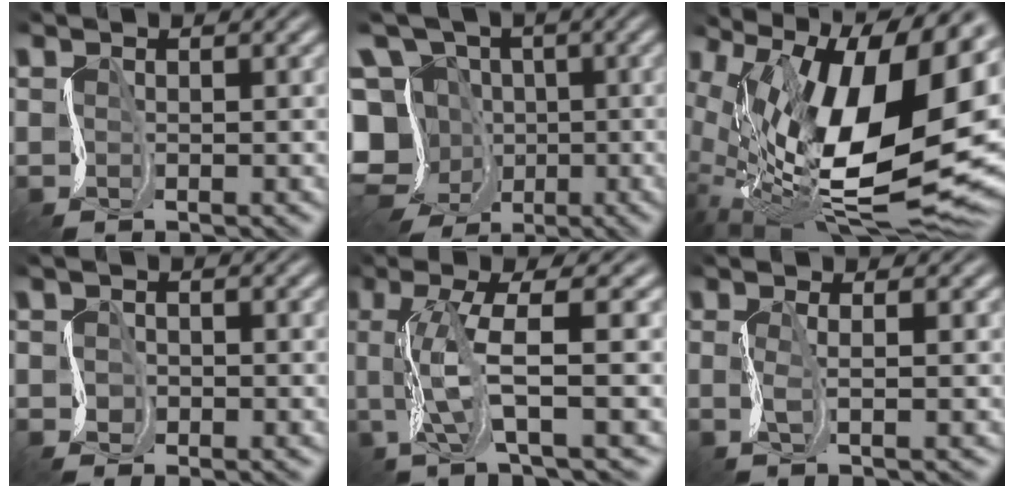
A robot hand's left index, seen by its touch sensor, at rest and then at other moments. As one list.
[{"total": 13.2, "force": [-6.4, 10.7, 4.5], "torque": [-0.079, -0.013, -0.125]}, {"total": 17.5, "force": [0.9, 8.1, 15.5], "torque": [-0.251, -0.017, 0.016]}, {"total": 2.0, "force": [-1.6, 1.0, 0.5], "torque": [0.001, -0.010, -0.024]}, {"total": 6.1, "force": [-1.7, 0.4, 5.9], "torque": [-0.107, -0.010, -0.032]}, {"total": 2.0, "force": [-1.1, -0.5, 1.5], "torque": [-0.018, -0.015, -0.036]}]